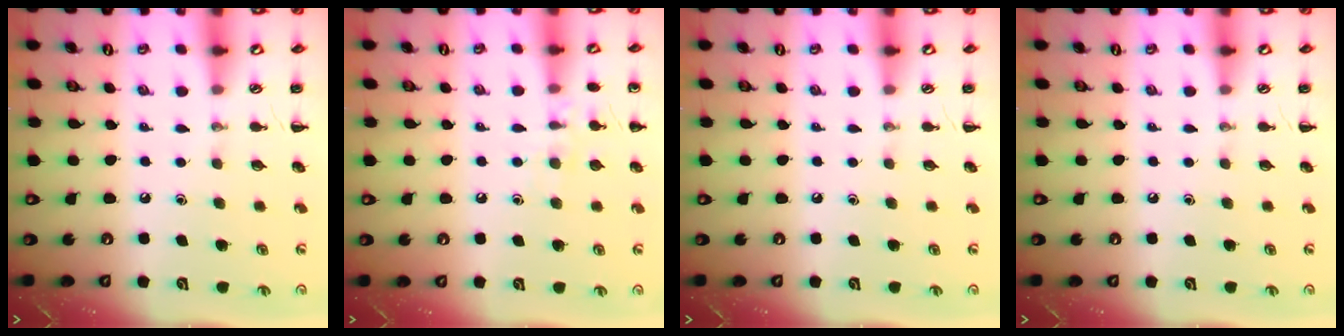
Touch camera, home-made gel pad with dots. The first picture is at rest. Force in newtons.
{"total": 7.7, "press": 7.5, "slide": 1.9}
{"total": 0.0}
{"total": 0.0}